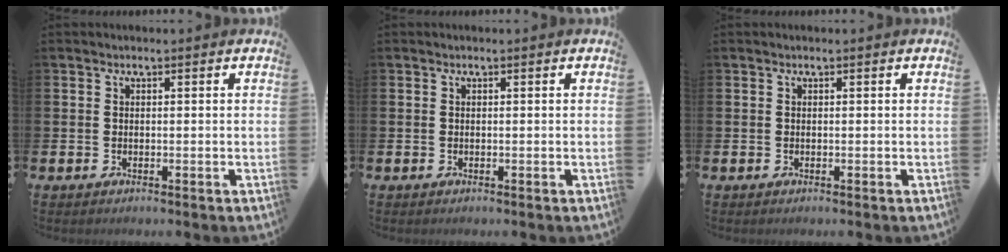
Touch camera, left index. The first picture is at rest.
{"total": 0.0}
{"total": 0.0}